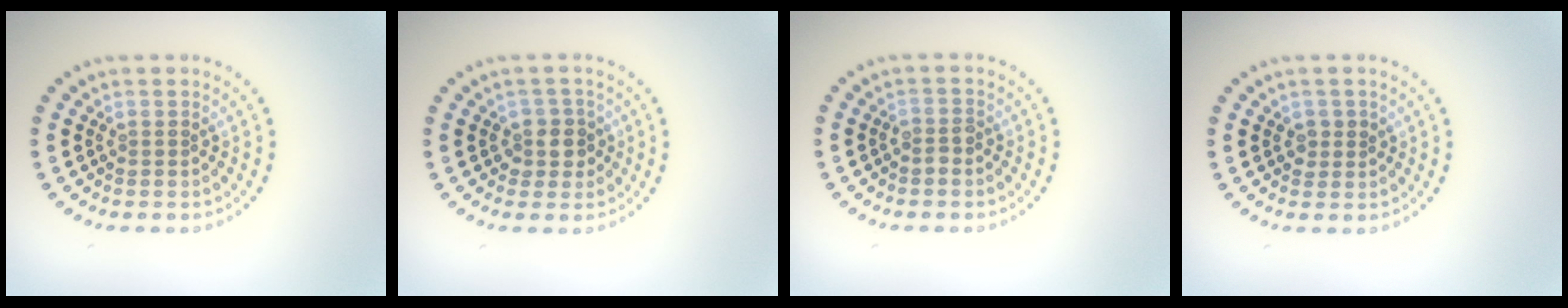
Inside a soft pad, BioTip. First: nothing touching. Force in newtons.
{"total": 2.3, "press": 1.9, "slide": 1.2}
{"total": 1.0, "press": 0.8, "slide": 0.6}
{"total": 1.3, "press": 1.2, "slide": 0.4}